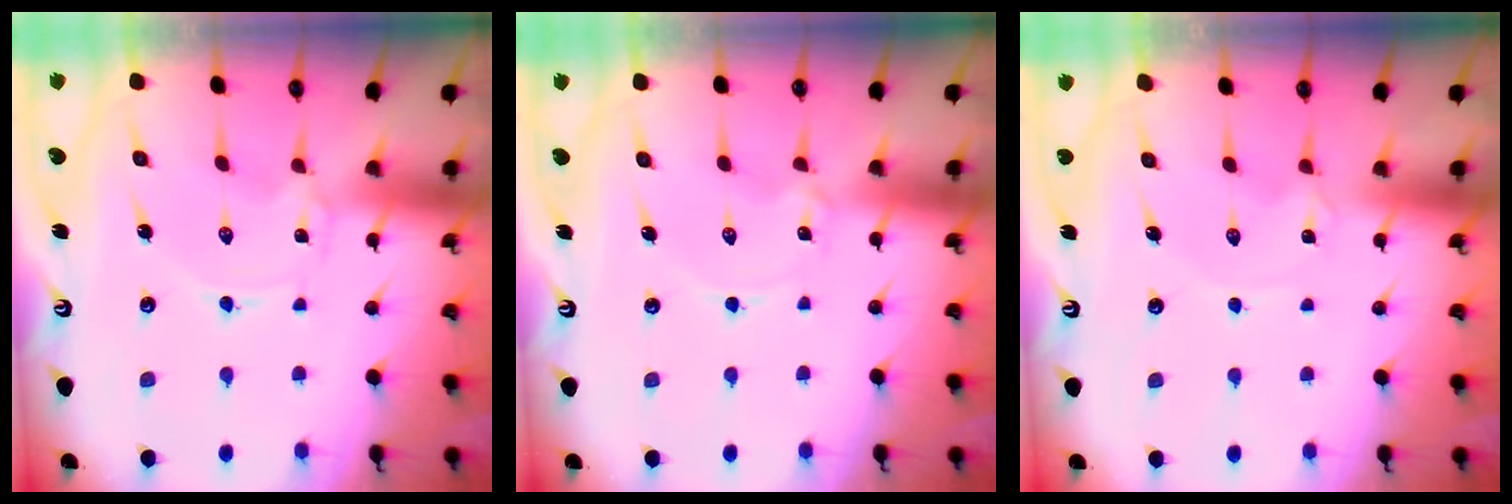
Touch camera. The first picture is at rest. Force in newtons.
{"total": 0.7, "press": 0.6, "slide": 0.1}
{"total": 0.0}